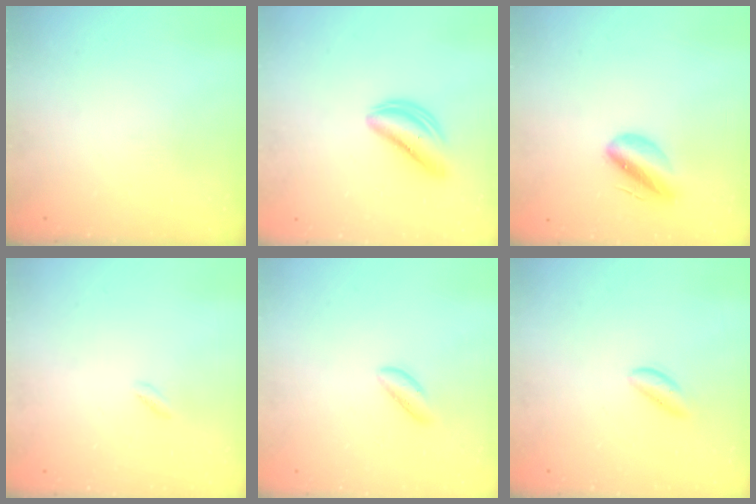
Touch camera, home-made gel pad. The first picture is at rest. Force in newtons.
{"total": 4.5, "press": 4.5, "slide": 0.3}
{"total": 7.9, "press": 7.5, "slide": 2.3}
{"total": 0.9, "press": 0.8, "slide": 0.5}
{"total": 1.7, "press": 1.6, "slide": 0.7}
{"total": 1.3, "press": 1.3, "slide": 0.3}